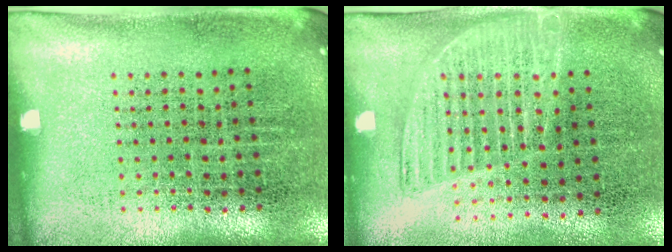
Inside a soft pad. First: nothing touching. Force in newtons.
{"total": 1.4, "press": 1.3, "slide": 0.5}